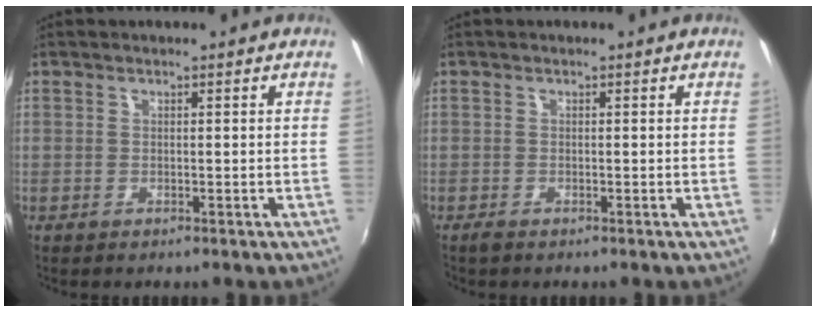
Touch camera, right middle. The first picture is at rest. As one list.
[{"total": 0.8, "force": [-0.7, 0.3, 0.3], "torque": [-0.006, -0.004, -0.016]}]